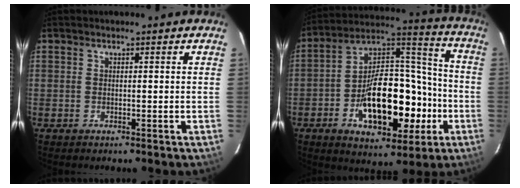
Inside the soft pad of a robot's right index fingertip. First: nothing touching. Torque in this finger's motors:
{"motor_torque": [1.29, -0.85, 1.06, 0.21]}